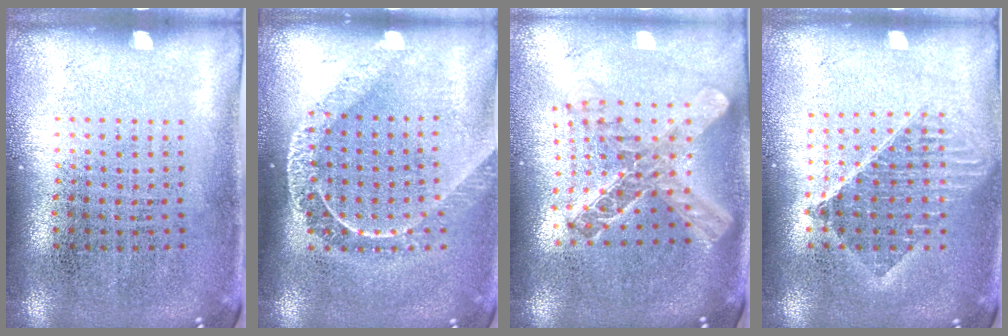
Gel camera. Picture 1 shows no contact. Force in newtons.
{"total": 1.8, "press": 1.4, "slide": 1.0}
{"total": 2.1, "press": 1.7, "slide": 1.3}
{"total": 1.5, "press": 1.3, "slide": 0.7}